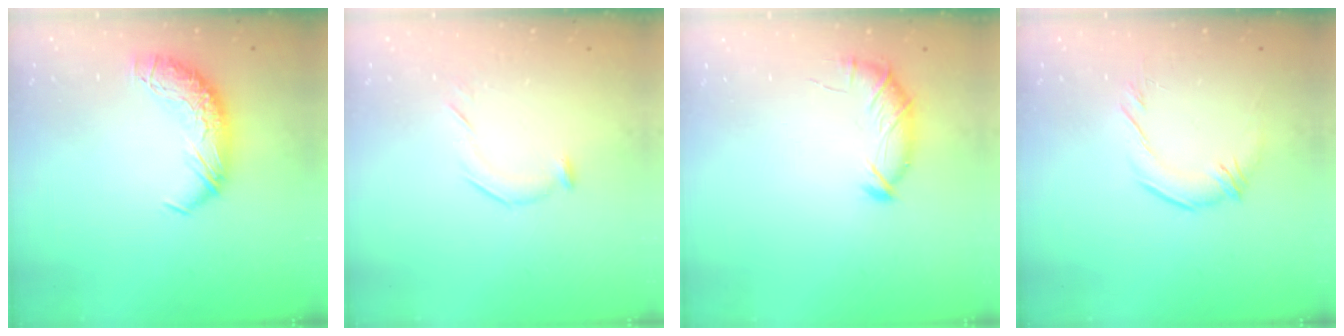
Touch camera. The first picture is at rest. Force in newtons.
{"total": 6.3, "press": 6.2, "slide": 0.5}
{"total": 5.4, "press": 5.3, "slide": 1.2}
{"total": 1.8, "press": 0.7, "slide": 1.7}